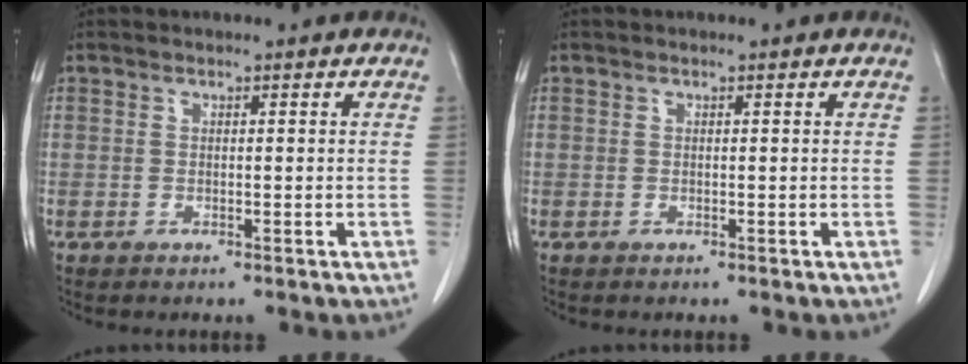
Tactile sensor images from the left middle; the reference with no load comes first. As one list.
[{"total": 0.0}]